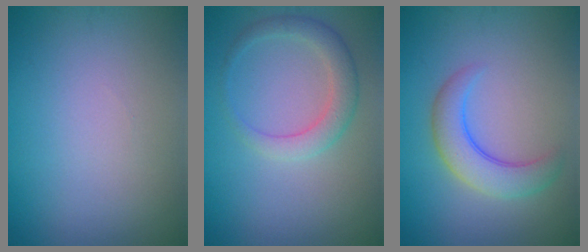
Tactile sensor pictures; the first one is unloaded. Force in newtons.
{"total": 2.8, "press": 2.8, "slide": 0.3}
{"total": 4.1, "press": 4.1, "slide": 0.2}